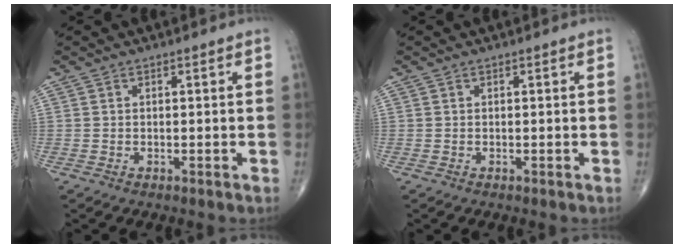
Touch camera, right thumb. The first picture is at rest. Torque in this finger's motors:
{"motor_torque": [-0.23, -0.32, 0.26, -0.08, -0.02]}